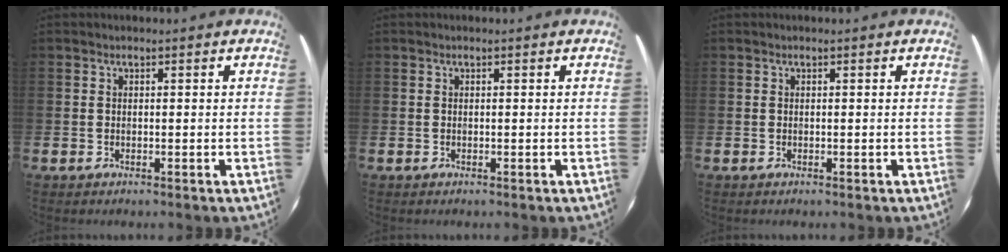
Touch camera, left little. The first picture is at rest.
{"total": 0.0}
{"total": 0.0}